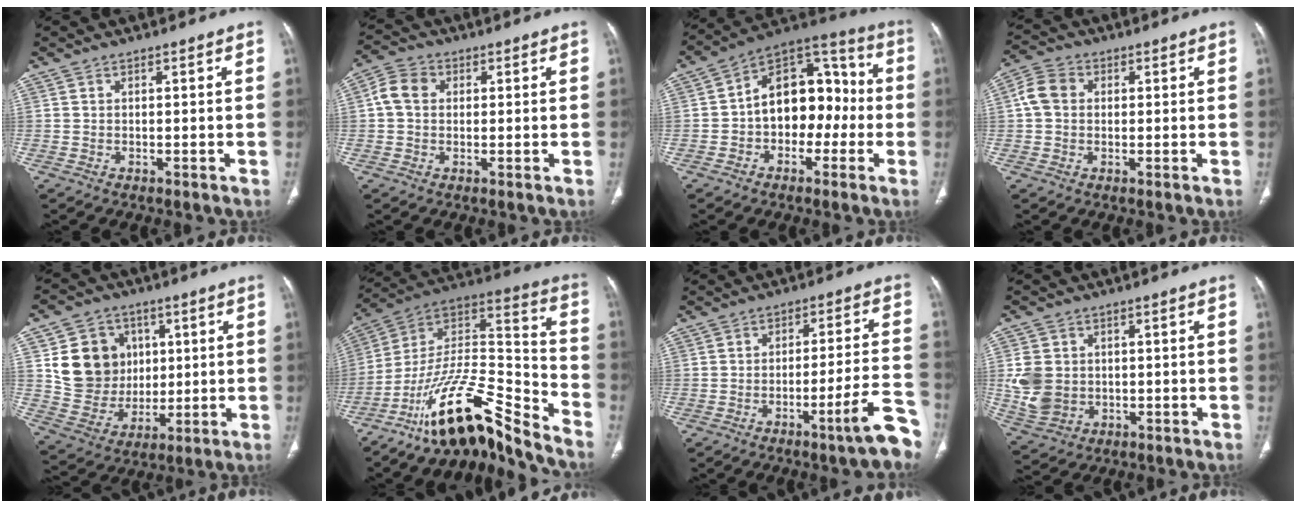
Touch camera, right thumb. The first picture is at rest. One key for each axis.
{"total": 5.5, "fx": 0.8, "fy": 4.4, "fz": 3.2, "tx": -0.058, "ty": 0.013, "tz": 0.009}
{"total": 16.1, "fx": -1.6, "fy": 10.9, "fz": 11.7, "tx": -0.131, "ty": 0.055, "tz": -0.037}
{"total": 5.6, "fx": 0.7, "fy": 4.5, "fz": 3.2, "tx": -0.062, "ty": 0.014, "tz": 0.008}
{"total": 15.7, "fx": 3.5, "fy": 13.9, "fz": 6.4, "tx": -0.067, "ty": -0.002, "tz": 0.081}
{"total": 19.5, "fx": -15.7, "fy": 4.3, "fz": 10.7, "tx": -0.154, "ty": 0.129, "tz": -0.277}
{"total": 7.0, "fx": -4.4, "fy": 0.7, "fz": 5.4, "tx": -0.070, "ty": 0.029, "tz": -0.059}
{"total": 8.6, "fx": 0.2, "fy": 7.2, "fz": 4.7, "tx": -0.083, "ty": -0.001, "tz": 0.020}